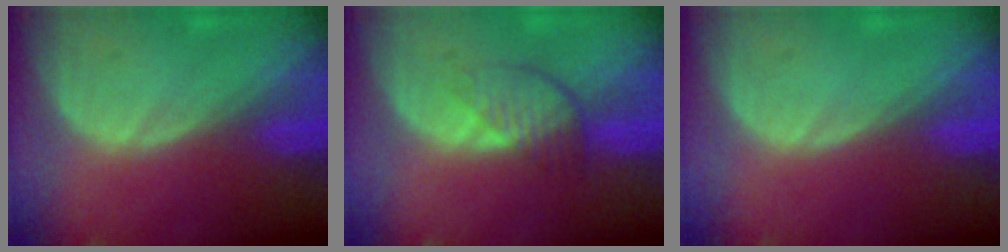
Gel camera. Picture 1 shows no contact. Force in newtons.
{"total": 3.9, "press": 3.6, "slide": 1.4}
{"total": 0.0}